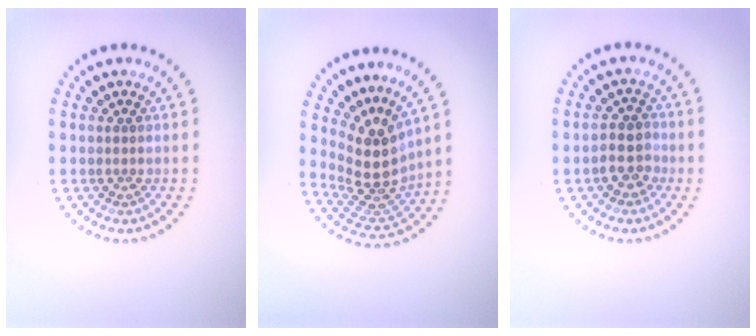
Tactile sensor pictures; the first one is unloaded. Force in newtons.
{"total": 4.6, "press": 3.5, "slide": 3.0}
{"total": 2.5, "press": 2.3, "slide": 0.9}